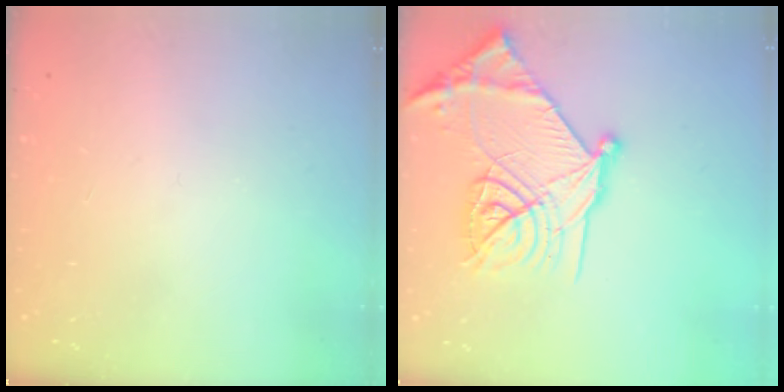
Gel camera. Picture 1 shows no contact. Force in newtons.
{"total": 23.6, "press": 23.5, "slide": 2.1}